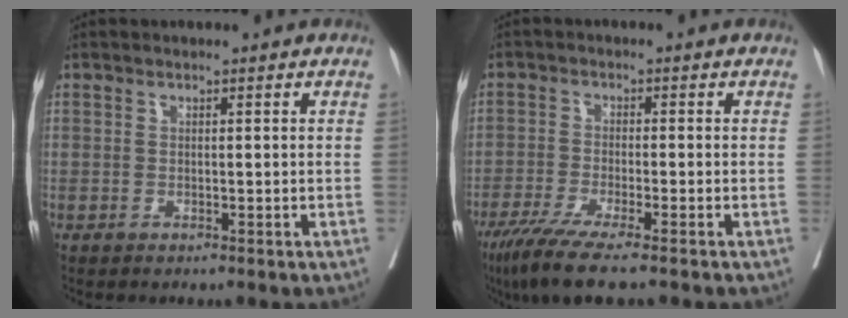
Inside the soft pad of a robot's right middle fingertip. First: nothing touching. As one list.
[{"total": 7.4, "force": [-5.3, -0.1, 5.2], "torque": [-0.090, -0.022, -0.092]}]